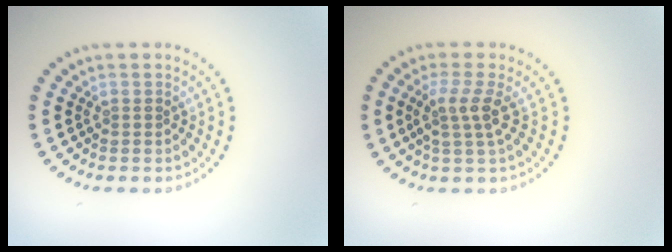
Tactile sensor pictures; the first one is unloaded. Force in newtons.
{"total": 2.7, "press": 2.1, "slide": 1.7}